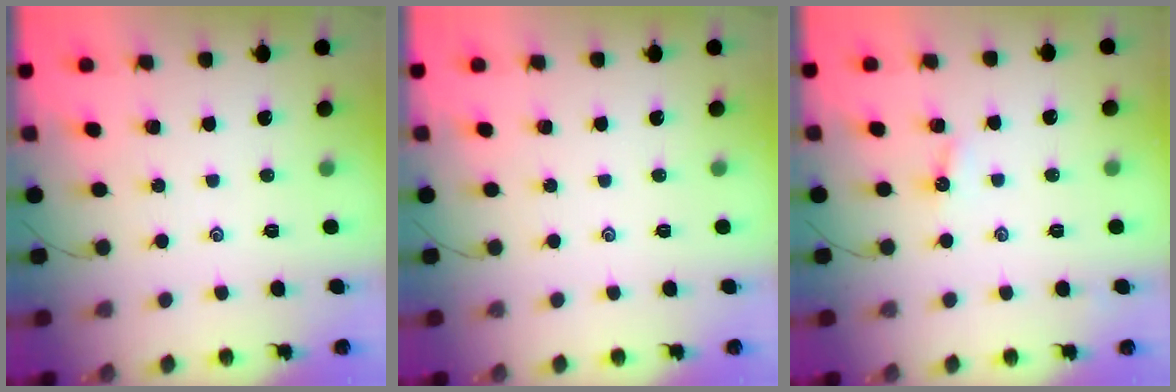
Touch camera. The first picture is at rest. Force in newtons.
{"total": 0.0}
{"total": 3.9, "press": 3.9, "slide": 0.5}